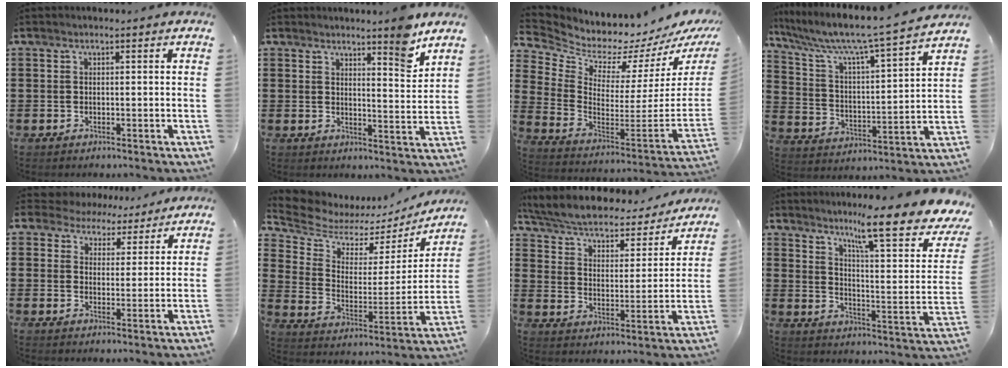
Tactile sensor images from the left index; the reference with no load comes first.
{"total": 6.8, "force": [5.8, 0.5, 3.5], "torque": [-0.051, -0.034, 0.097]}
{"total": 4.7, "force": [4.6, 1.0, 0.3], "torque": [-0.034, -0.072, 0.071]}
{"total": 7.6, "force": [6.6, 0.0, 3.9], "torque": [-0.105, -0.052, 0.100]}
{"total": 5.1, "force": [4.7, 2.0, 0.0], "torque": [-0.028, -0.017, 0.084]}
{"total": 6.1, "force": [5.6, 2.4, 0.8], "torque": [-0.056, -0.042, 0.094]}
{"total": 4.9, "force": [4.3, 0.9, 2.1], "torque": [-0.062, -0.033, 0.067]}
{"total": 12.0, "force": [9.1, 0.6, 7.9], "torque": [-0.132, -0.062, 0.138]}